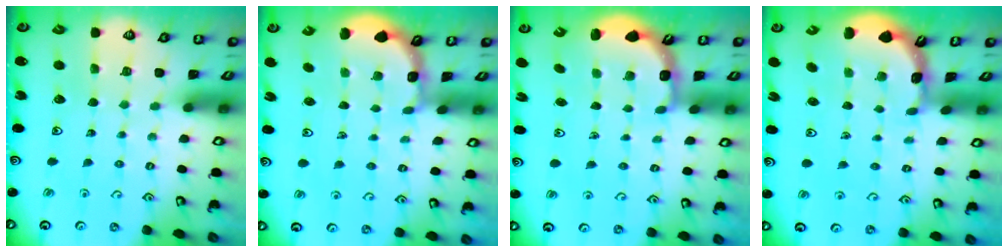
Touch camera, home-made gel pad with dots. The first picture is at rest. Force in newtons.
{"total": 2.1, "press": 2.1, "slide": 0.2}
{"total": 3.2, "press": 2.7, "slide": 1.7}
{"total": 1.8, "press": 1.8, "slide": 0.1}